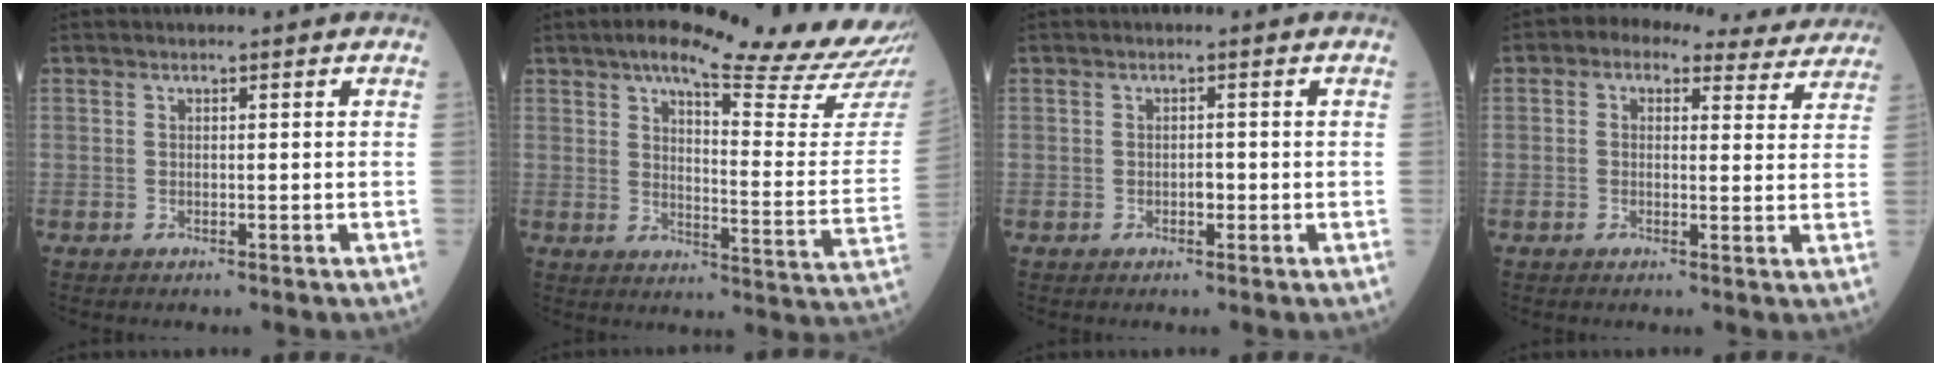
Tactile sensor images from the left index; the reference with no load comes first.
{"total": 22.5, "force": [19.1, 0.6, 11.9], "torque": [-0.160, -0.061, 0.232]}
{"total": 1.2, "force": [-0.4, 0.6, 0.9], "torque": [-0.015, 0.001, -0.008]}
{"total": 11.7, "force": [9.5, 5.5, 4.0], "torque": [-0.032, 0.034, 0.096]}